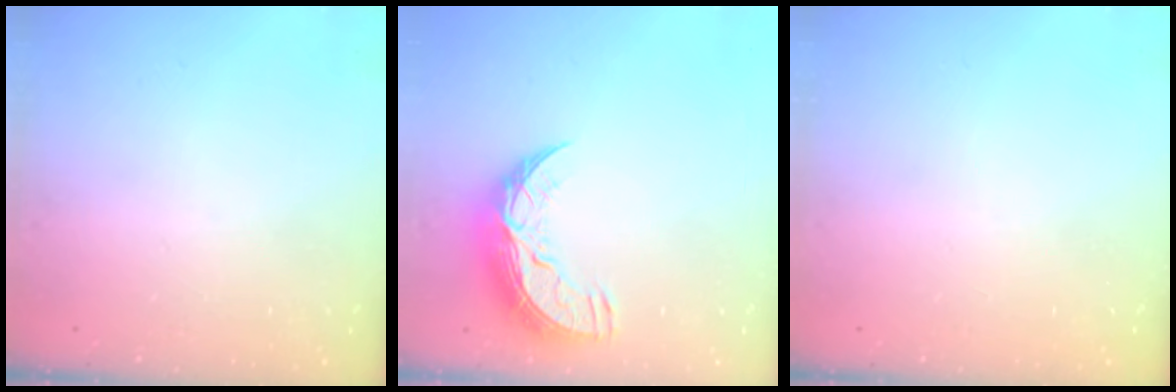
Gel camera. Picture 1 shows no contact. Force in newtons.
{"total": 11.2, "press": 11.2, "slide": 0.7}
{"total": 0.0}